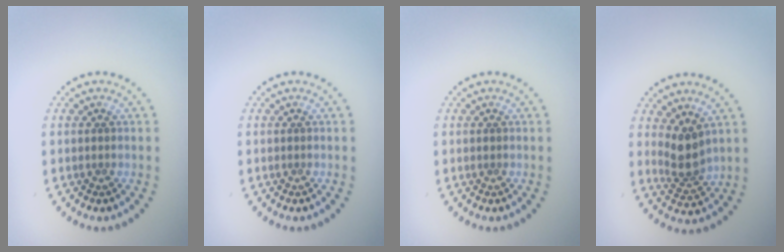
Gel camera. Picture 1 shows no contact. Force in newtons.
{"total": 0.0}
{"total": 0.0}
{"total": 2.8, "press": 2.3, "slide": 1.7}